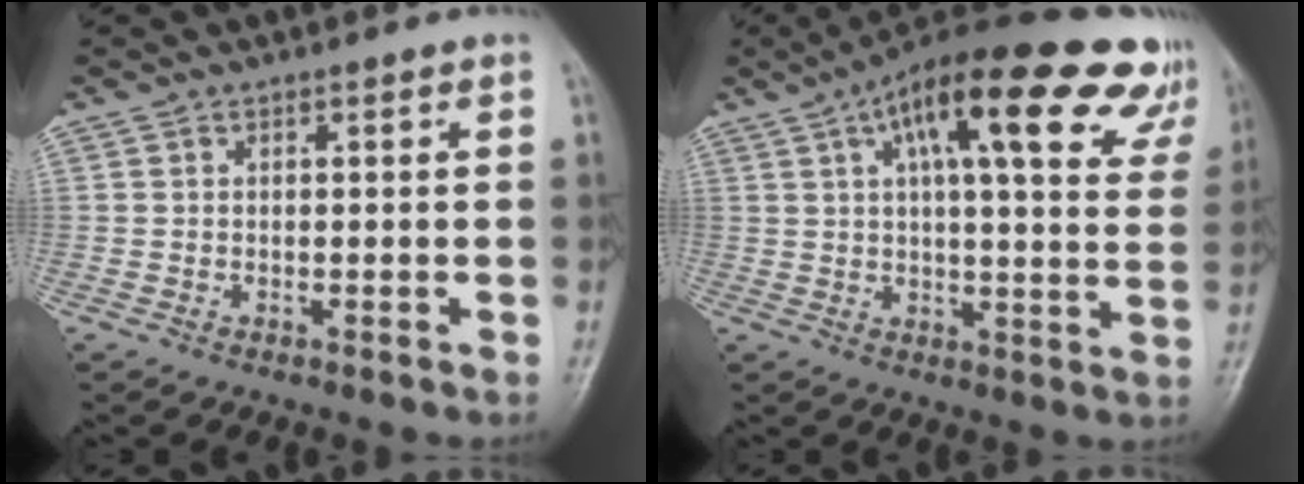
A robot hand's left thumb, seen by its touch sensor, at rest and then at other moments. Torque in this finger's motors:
{"motor_torque": [0.67, 0.73, 1.79, -0.98, 0.44]}